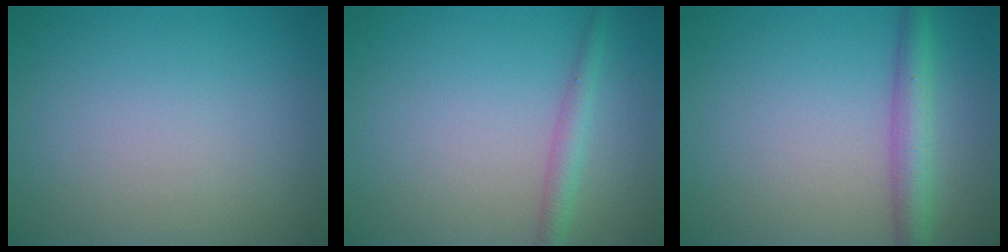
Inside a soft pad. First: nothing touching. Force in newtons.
{"total": 2.0, "press": 2.0, "slide": 0.1}
{"total": 3.6, "press": 3.6, "slide": 0.1}